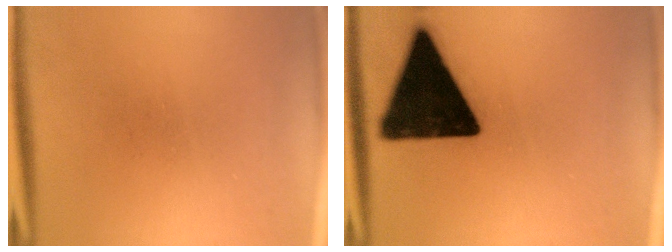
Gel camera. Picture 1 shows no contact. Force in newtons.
{"total": 19.6}